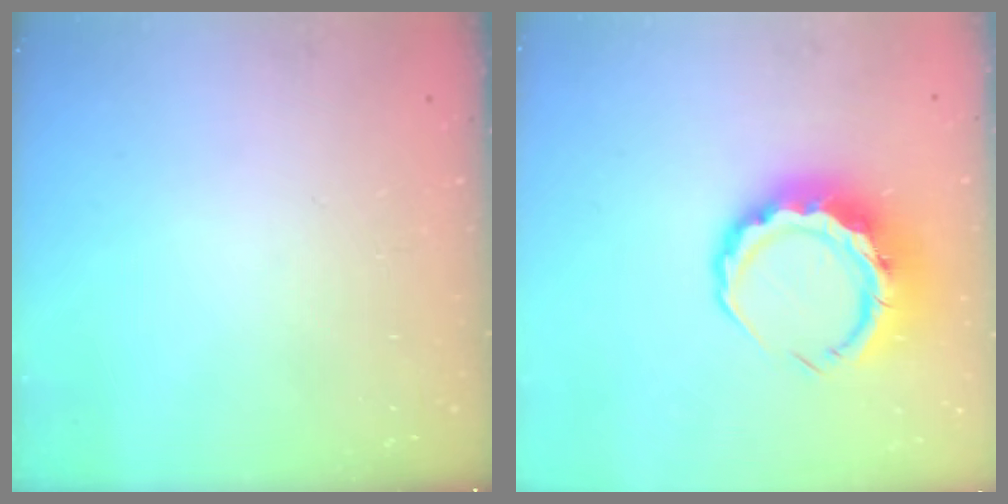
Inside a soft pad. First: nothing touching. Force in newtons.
{"total": 9.3, "press": 9.1, "slide": 1.7}